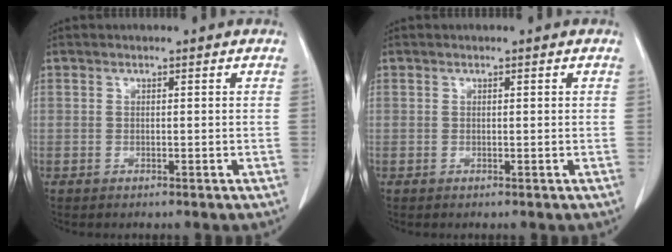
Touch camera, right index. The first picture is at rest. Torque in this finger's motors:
{"motor_torque": [-0.12, 0.12, -0.02, 0.01]}